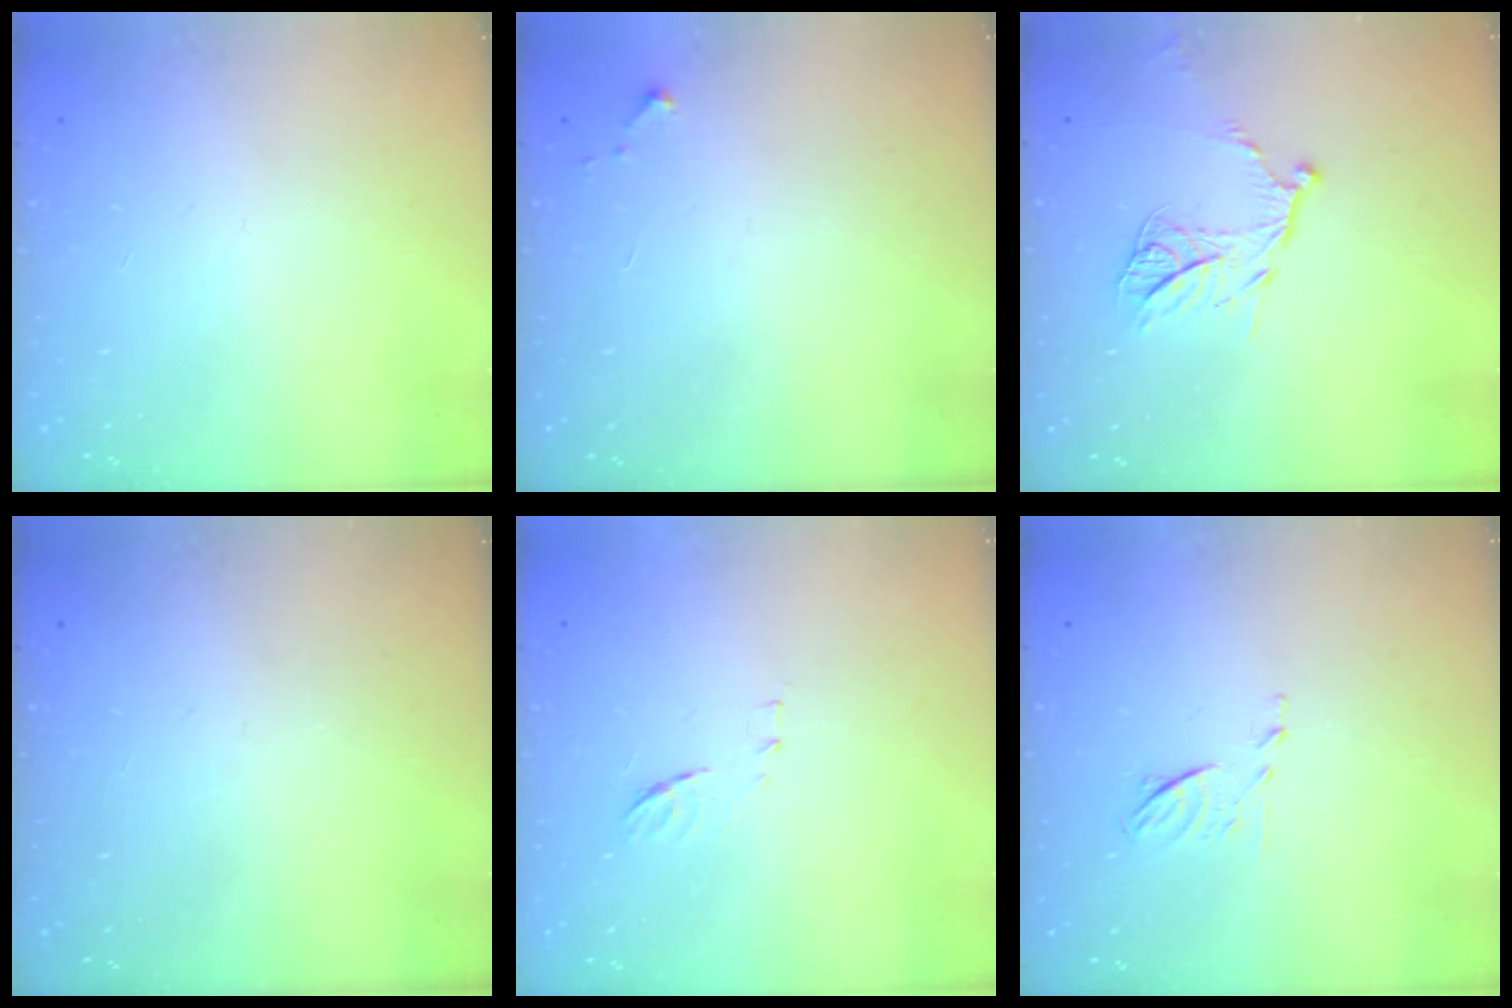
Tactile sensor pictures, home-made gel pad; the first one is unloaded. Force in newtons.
{"total": 2.6, "press": 2.6, "slide": 0.4}
{"total": 12.3, "press": 12.2, "slide": 1.2}
{"total": 0.0}
{"total": 6.8, "press": 6.8, "slide": 0.5}
{"total": 4.8, "press": 4.7, "slide": 0.9}